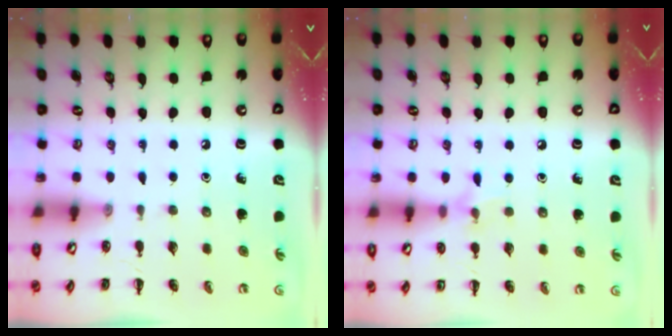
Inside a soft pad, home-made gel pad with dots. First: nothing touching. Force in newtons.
{"total": 6.3, "press": 6.0, "slide": 1.8}